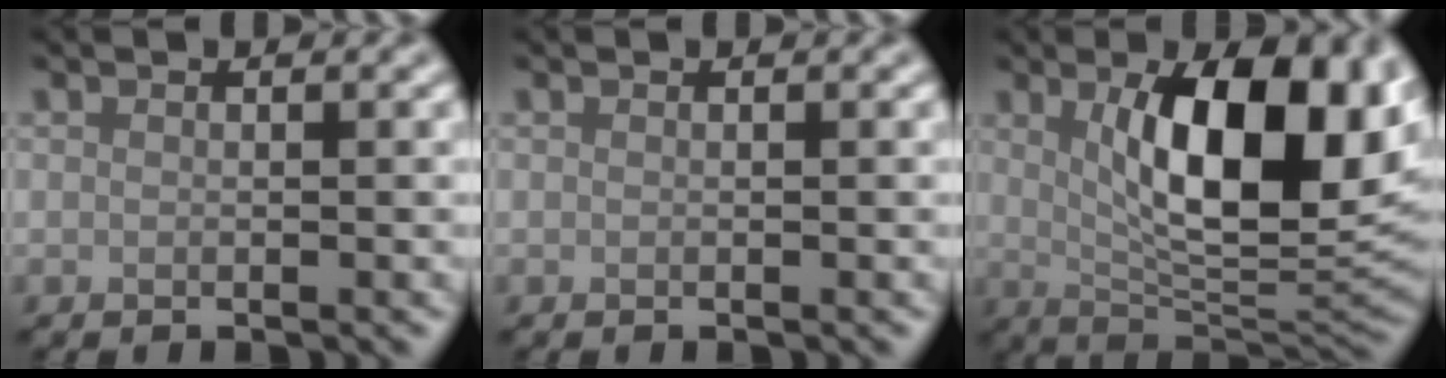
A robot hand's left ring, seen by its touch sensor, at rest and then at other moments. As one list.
[{"total": 0.0}, {"total": 12.8, "force": [2.5, 5.1, 11.5], "torque": [-0.165, 0.000, 0.044]}]